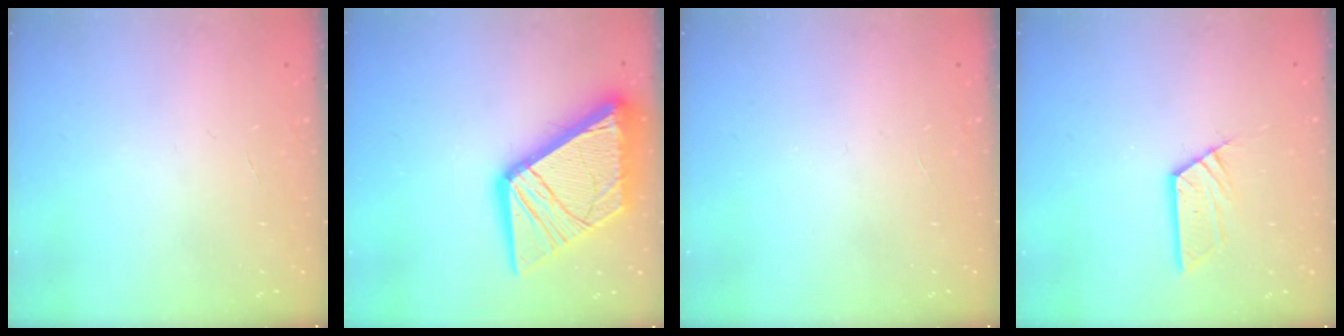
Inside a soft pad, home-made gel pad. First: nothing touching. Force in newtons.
{"total": 24.9, "press": 24.8, "slide": 2.8}
{"total": 0.0}
{"total": 5.9, "press": 5.9, "slide": 0.2}